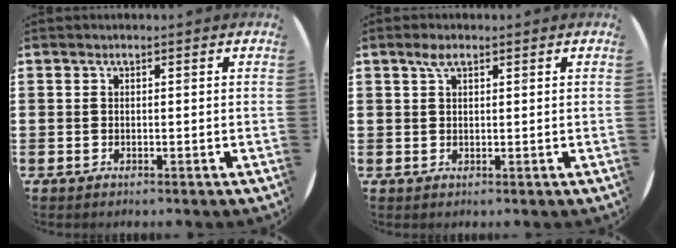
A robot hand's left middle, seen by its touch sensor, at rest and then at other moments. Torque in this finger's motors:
{"motor_torque": [0.34, -0.23, 0.01, 0.01]}